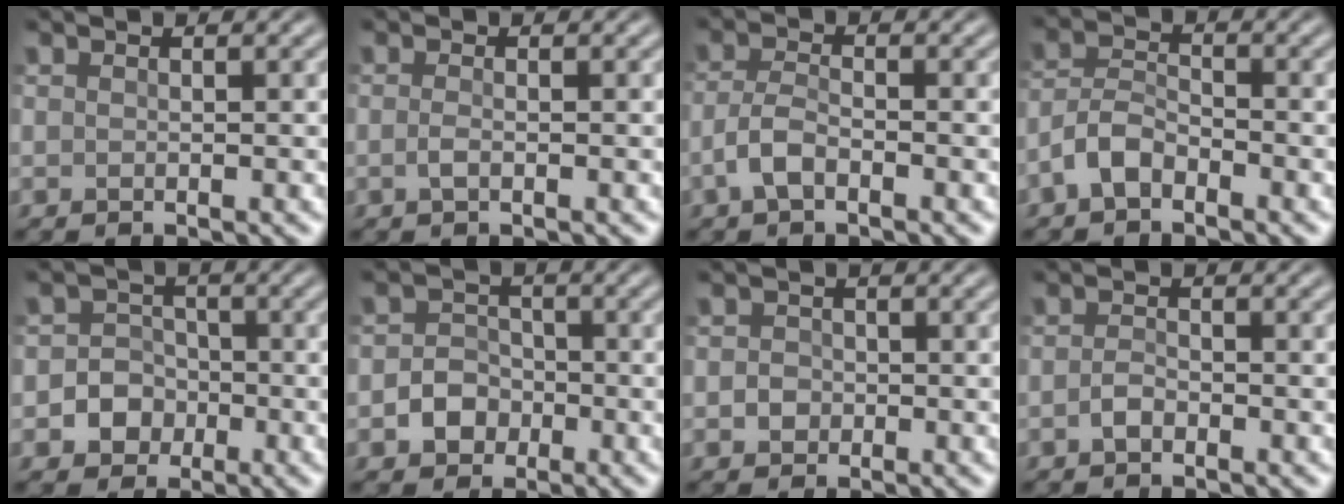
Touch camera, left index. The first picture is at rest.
{"total": 0.6, "force": [-0.1, 0.2, 0.6], "torque": [-0.017, 0.002, -0.004]}
{"total": 2.1, "force": [-1.2, 0.8, 1.5], "torque": [-0.036, 0.009, -0.031]}
{"total": 2.8, "force": [-1.9, 1.4, 1.6], "torque": [-0.033, 0.012, -0.048]}
{"total": 3.5, "force": [-0.9, 3.3, 0.8], "torque": [0.018, 0.012, -0.035]}
{"total": 2.7, "force": [-0.8, 2.4, 0.9], "torque": [0.000, 0.009, -0.023]}
{"total": 1.5, "force": [-0.1, 1.4, 0.4], "torque": [0.009, 0.004, -0.011]}
{"total": 1.0, "force": [-0.5, 0.5, 0.6], "torque": [-0.016, 0.006, -0.013]}